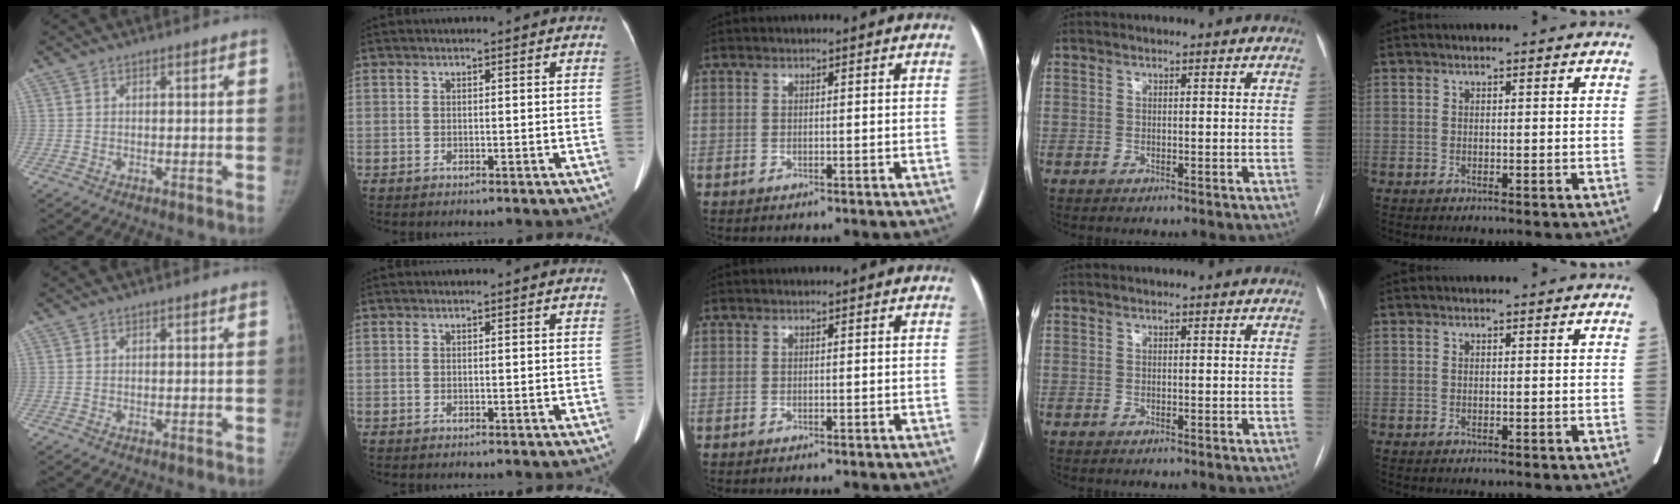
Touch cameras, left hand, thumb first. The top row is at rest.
{}